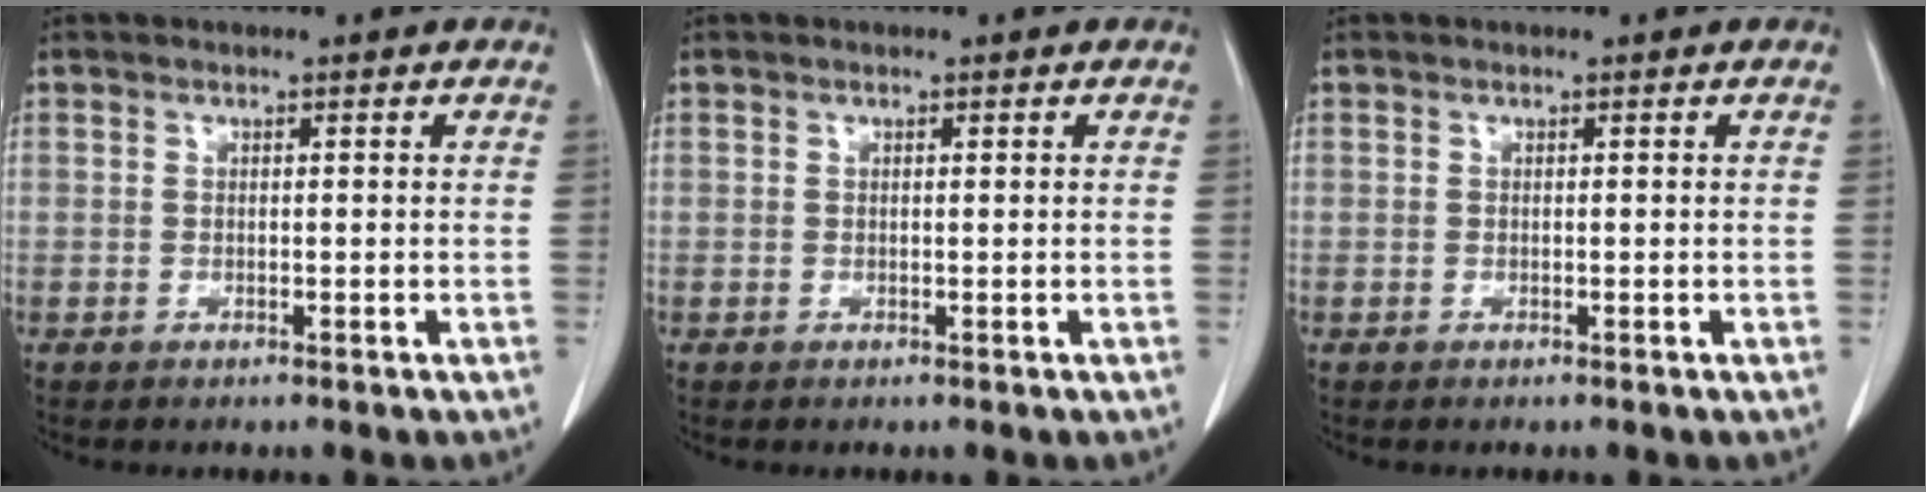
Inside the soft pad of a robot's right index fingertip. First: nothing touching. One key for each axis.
{"total": 0.0}
{"total": 0.0}